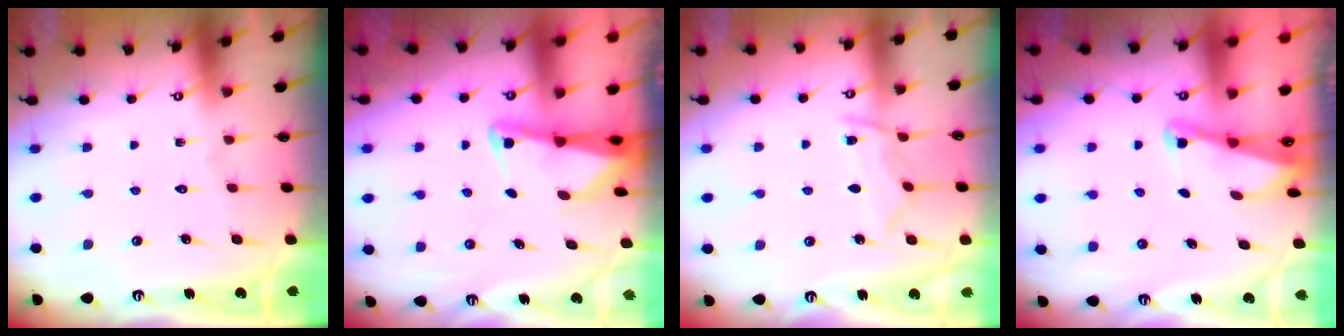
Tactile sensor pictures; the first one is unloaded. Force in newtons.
{"total": 2.3, "press": 2.3, "slide": 0.4}
{"total": 7.3, "press": 7.3, "slide": 0.7}
{"total": 2.0, "press": 2.0, "slide": 0.3}